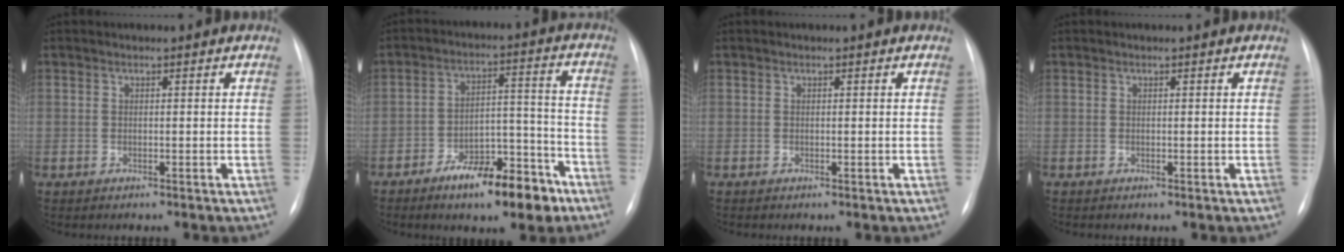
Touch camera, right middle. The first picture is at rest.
{"total": 11.6, "force": [-7.6, 4.0, 7.8], "torque": [-0.109, 0.022, -0.119]}
{"total": 0.0}
{"total": 0.0}